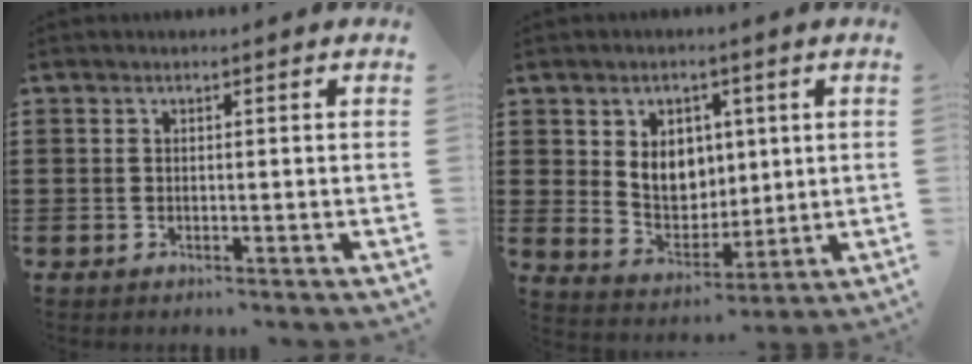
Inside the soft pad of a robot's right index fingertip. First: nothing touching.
{"total": 6.8, "force": [1.8, 5.6, 3.5], "torque": [-0.064, 0.007, 0.030]}